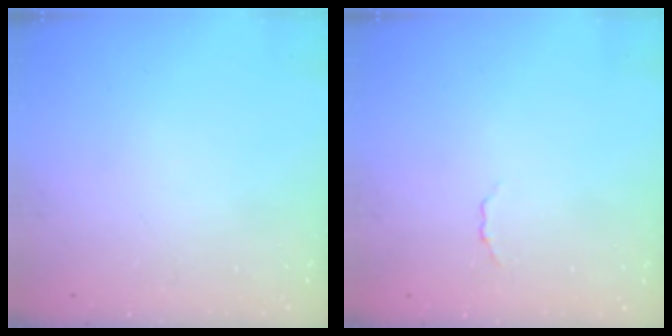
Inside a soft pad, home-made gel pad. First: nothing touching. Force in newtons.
{"total": 1.6, "press": 1.5, "slide": 0.5}